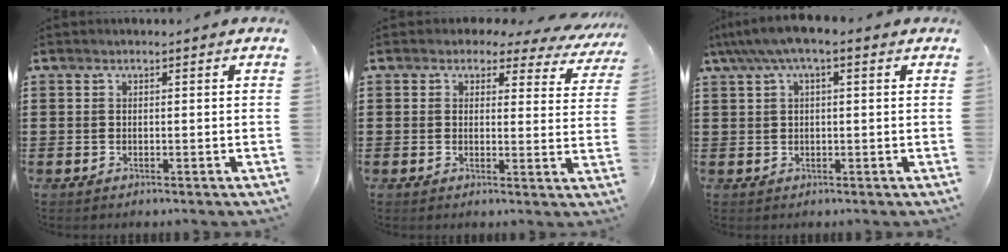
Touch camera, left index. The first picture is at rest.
{"total": 2.9, "force": [2.2, 1.7, 0.9], "torque": [-0.032, -0.005, 0.037]}
{"total": 3.6, "force": [1.3, 1.0, 3.2], "torque": [-0.068, 0.006, 0.018]}